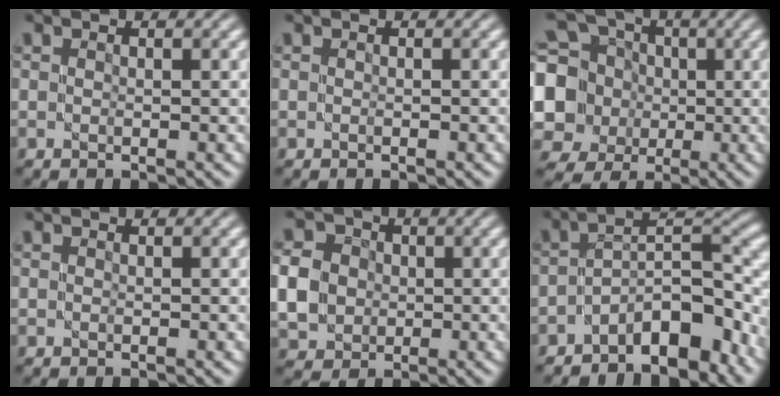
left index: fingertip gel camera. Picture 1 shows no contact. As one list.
[{"total": 0.0}, {"total": 11.2, "force": [0.0, 10.2, 4.5], "torque": [-0.137, 0.006, -0.022]}, {"total": 0.0}, {"total": 5.3, "force": [-0.2, 4.7, 2.5], "torque": [-0.061, 0.004, -0.010]}, {"total": 8.3, "force": [-4.8, 3.3, 5.9], "torque": [-0.066, 0.011, -0.090]}]